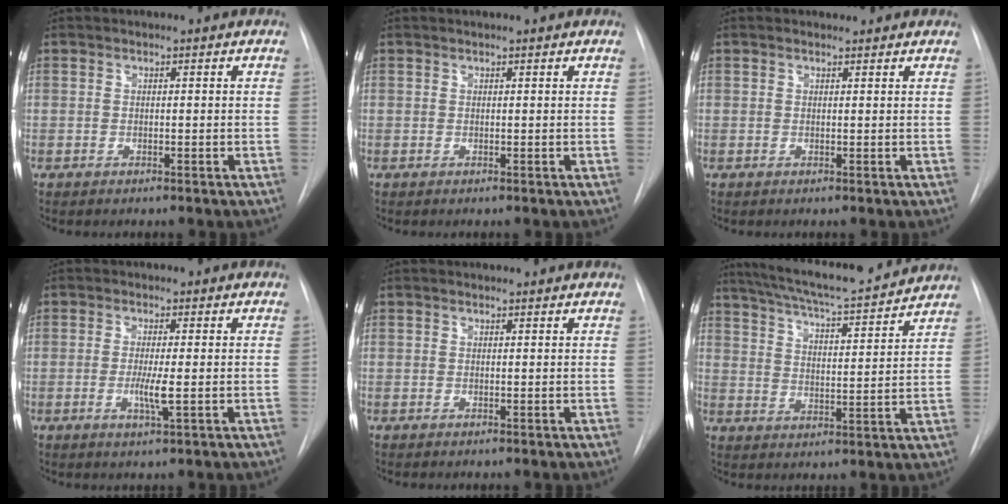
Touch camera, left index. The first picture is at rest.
{"total": 1.2, "force": [1.2, -0.1, 0.3], "torque": [-0.009, 0.011, 0.016]}
{"total": 1.7, "force": [1.6, 0.5, 0.3], "torque": [-0.011, 0.014, 0.019]}
{"total": 3.2, "force": [-0.5, 0.0, 3.1], "torque": [-0.064, -0.007, -0.008]}
{"total": 2.2, "force": [2.2, 0.3, 0.3], "torque": [-0.013, 0.013, 0.024]}
{"total": 18.7, "force": [16.9, 1.7, 7.7], "torque": [-0.131, 0.007, 0.244]}